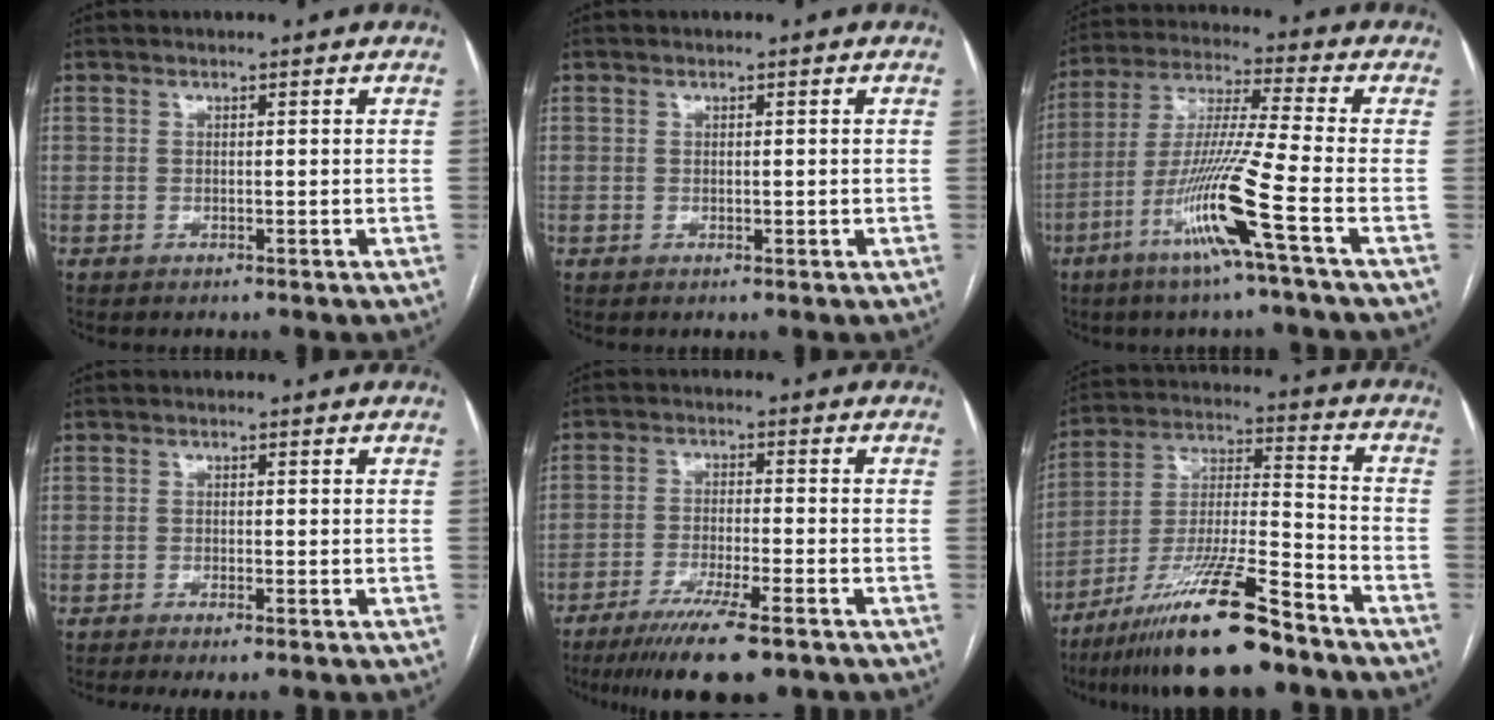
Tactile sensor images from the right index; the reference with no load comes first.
{"total": 0.7, "force": [0.0, 0.5, 0.5], "torque": [-0.008, 0.000, 0.003]}
{"total": 13.5, "force": [-6.0, -1.8, 12.0], "torque": [-0.240, -0.016, -0.118]}
{"total": 2.8, "force": [-2.0, 0.4, 1.9], "torque": [-0.026, -0.005, -0.030]}
{"total": 11.8, "force": [-8.6, 1.3, 8.0], "torque": [-0.126, -0.026, -0.134]}
{"total": 17.8, "force": [-13.0, 1.5, 12.0], "torque": [-0.239, -0.026, -0.233]}